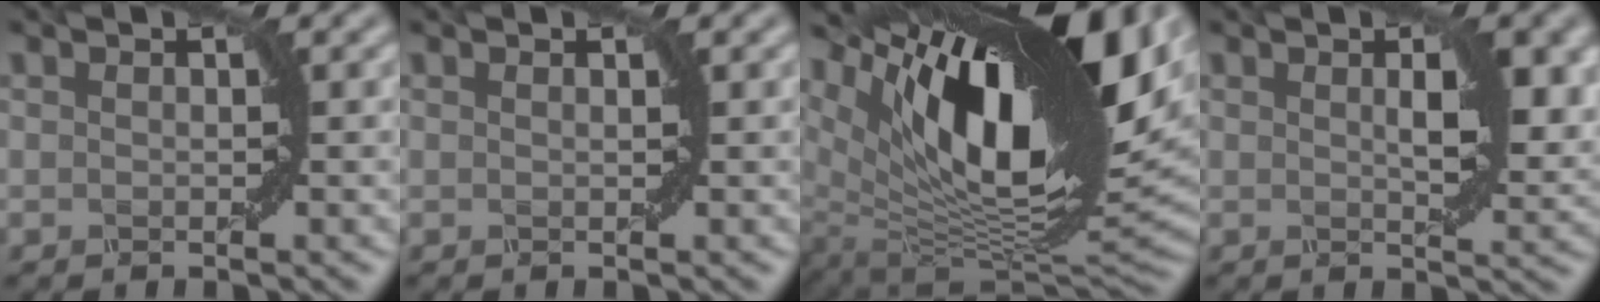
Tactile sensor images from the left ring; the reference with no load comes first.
{"total": 0.0}
{"total": 17.1, "force": [6.8, 7.0, 14.1], "torque": [-0.243, 0.010, 0.113]}
{"total": 4.4, "force": [1.2, 1.4, 4.0], "torque": [-0.057, 0.000, 0.023]}